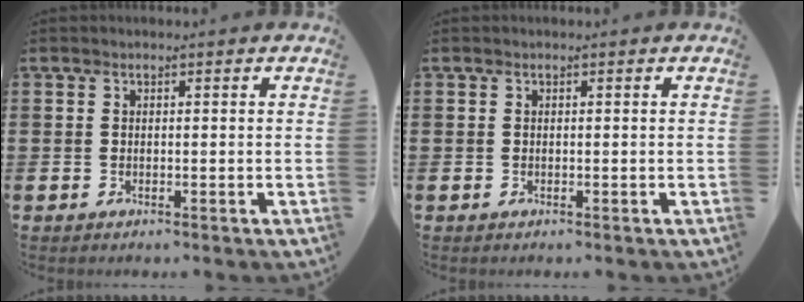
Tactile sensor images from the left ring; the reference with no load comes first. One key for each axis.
{"total": 0.0}